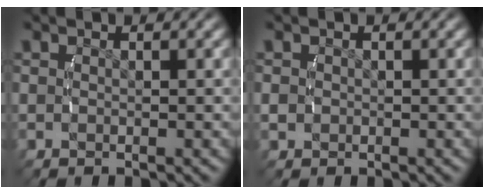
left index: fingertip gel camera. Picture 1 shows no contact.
{"total": 0.7, "force": [-0.3, 0.6, 0.1], "torque": [-0.010, -0.006, 0.002]}